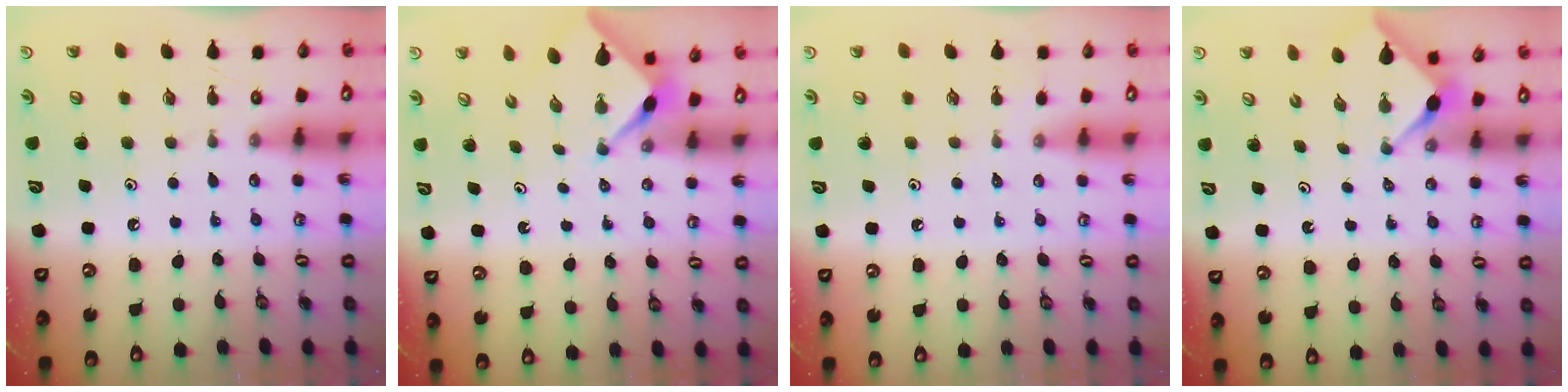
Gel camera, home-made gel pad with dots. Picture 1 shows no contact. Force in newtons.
{"total": 2.8, "press": 2.8, "slide": 0.4}
{"total": 1.9, "press": 1.8, "slide": 0.4}
{"total": 2.9, "press": 2.8, "slide": 0.3}